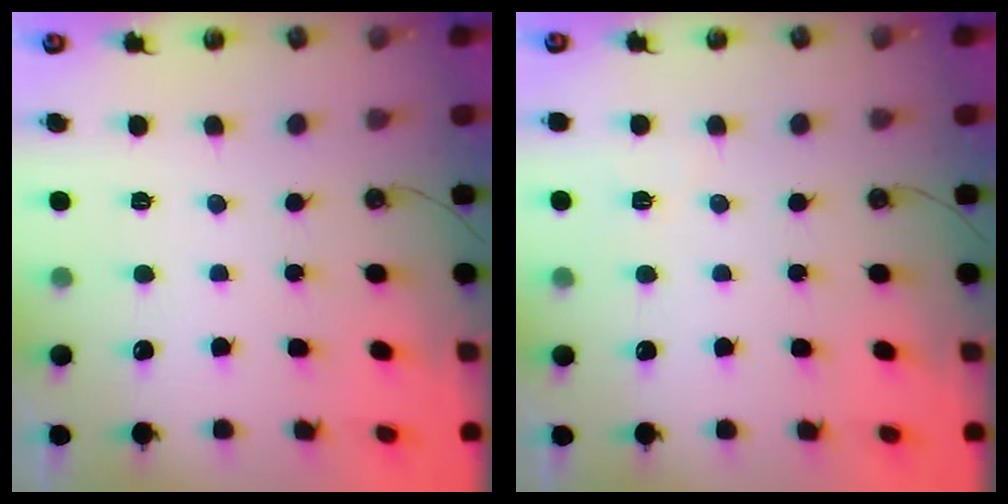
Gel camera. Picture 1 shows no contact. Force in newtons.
{"total": 2.9, "press": 2.1, "slide": 2.0}